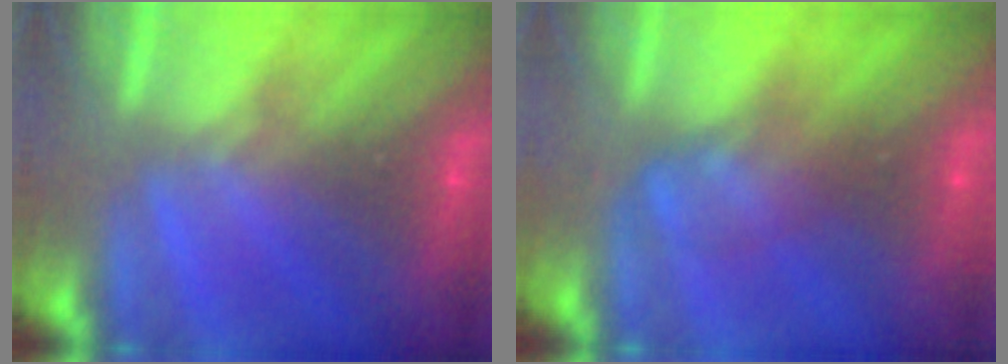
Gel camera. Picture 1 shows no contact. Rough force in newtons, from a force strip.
{"total": 2.6}